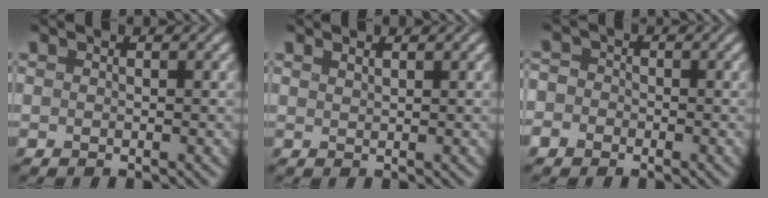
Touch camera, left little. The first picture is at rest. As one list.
[{"total": 0.6, "force": [0.6, -0.1, 0.2], "torque": [-0.009, 0.001, 0.016]}, {"total": 4.0, "force": [-1.7, 3.5, 0.9], "torque": [-0.015, 0.009, -0.059]}]